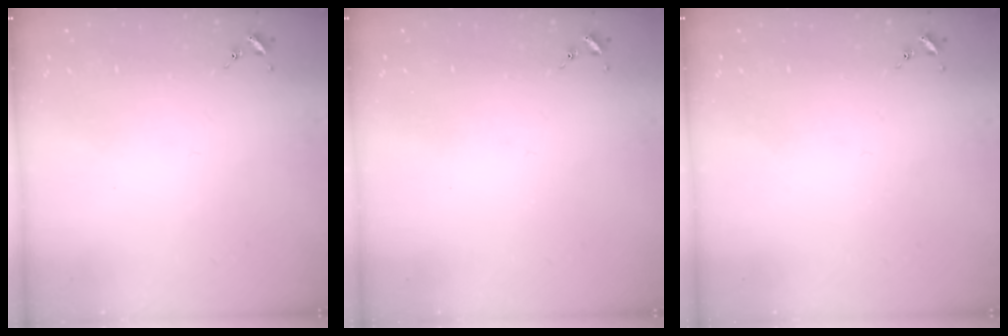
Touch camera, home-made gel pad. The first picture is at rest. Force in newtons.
{"total": 0.0}
{"total": 0.0}